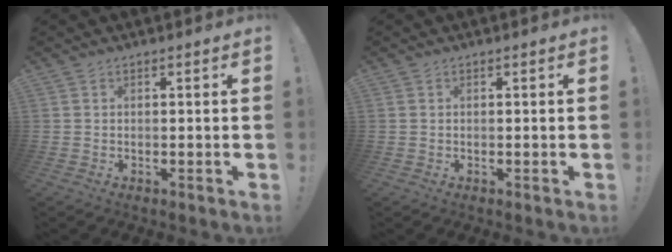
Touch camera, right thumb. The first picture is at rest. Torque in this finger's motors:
{"motor_torque": [-0.19, 0.20, 0.15, 0.11, 0.04]}